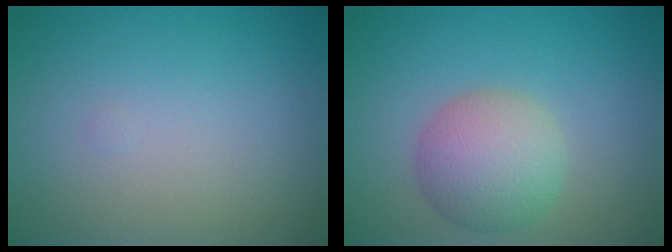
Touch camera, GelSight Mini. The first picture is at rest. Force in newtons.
{"total": 4.8, "press": 4.8, "slide": 0.1}